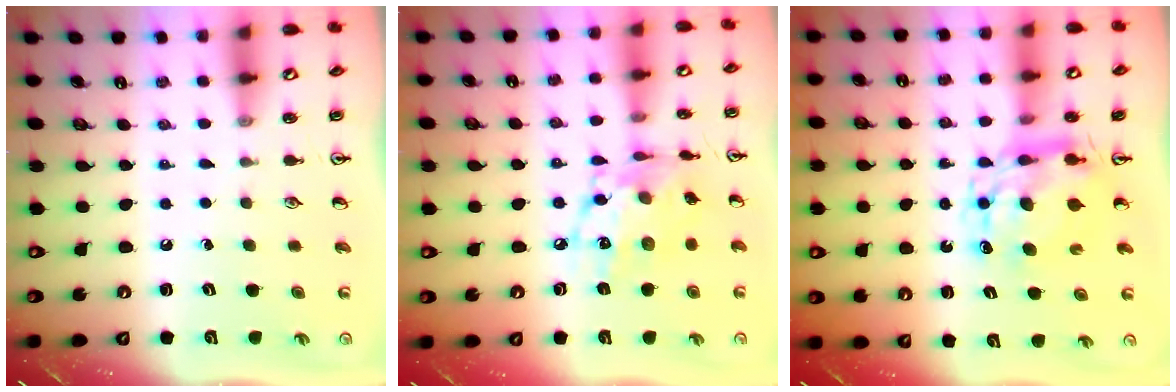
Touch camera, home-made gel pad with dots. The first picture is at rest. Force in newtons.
{"total": 13.6, "press": 13.6, "slide": 0.8}
{"total": 9.7, "press": 9.7, "slide": 0.8}